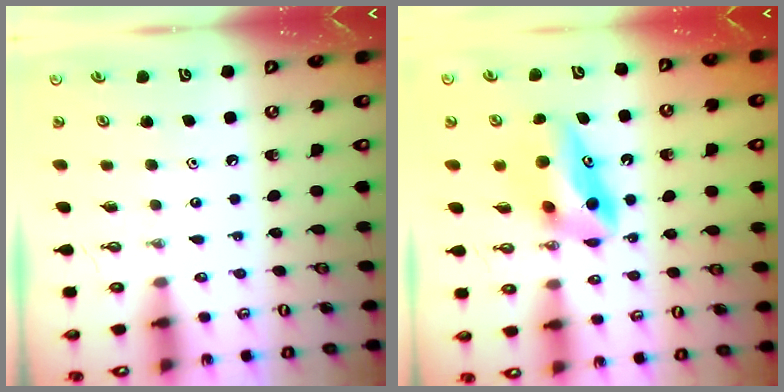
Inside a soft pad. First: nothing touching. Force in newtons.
{"total": 9.4, "press": 9.3, "slide": 1.6}